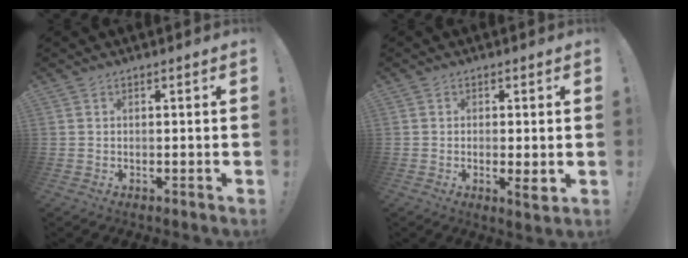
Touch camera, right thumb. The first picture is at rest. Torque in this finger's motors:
{"motor_torque": [0.10, 0.06, 0.08, 0.37, 0.02]}